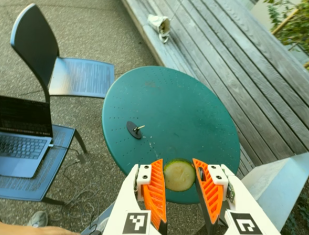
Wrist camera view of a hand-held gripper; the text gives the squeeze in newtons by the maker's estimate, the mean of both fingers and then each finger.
{"total": 11.8, "left": 12.2, "right": 11.3}